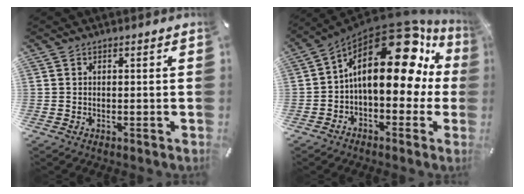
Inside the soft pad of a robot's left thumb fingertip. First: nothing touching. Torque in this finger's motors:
{"motor_torque": [2.46, 2.55, 2.77, 0.00, 0.71]}